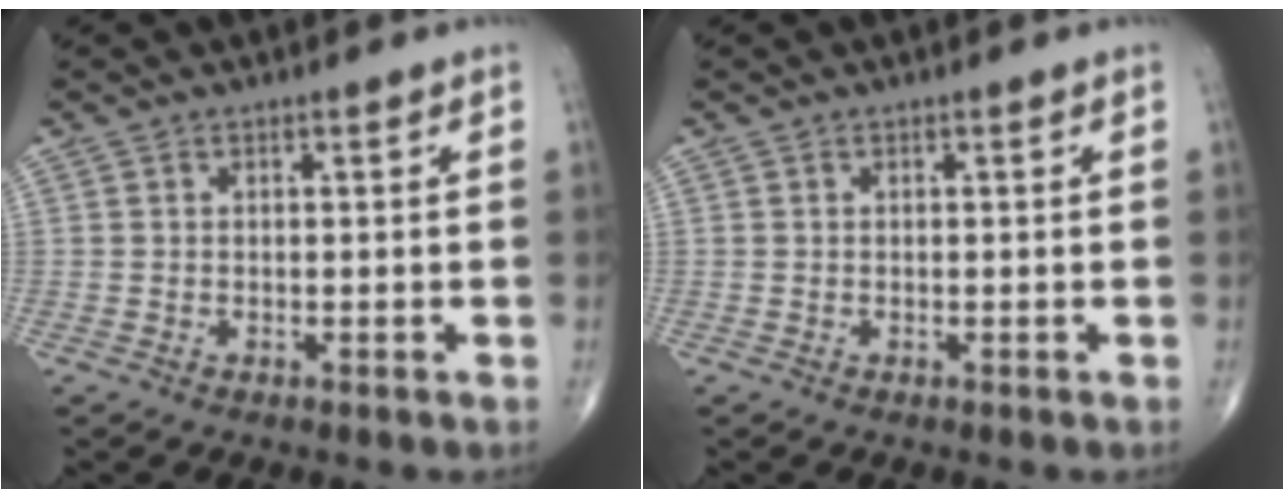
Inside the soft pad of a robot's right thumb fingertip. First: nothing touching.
{"total": 0.0}